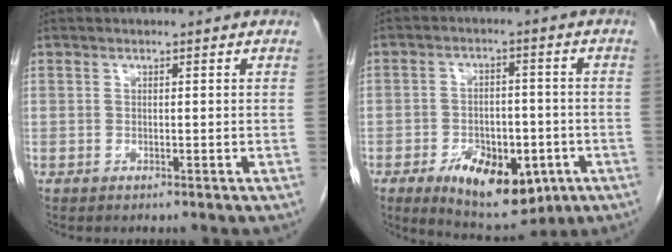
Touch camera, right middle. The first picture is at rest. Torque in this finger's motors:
{"motor_torque": [1.04, -0.95, 0.21, 0.09]}